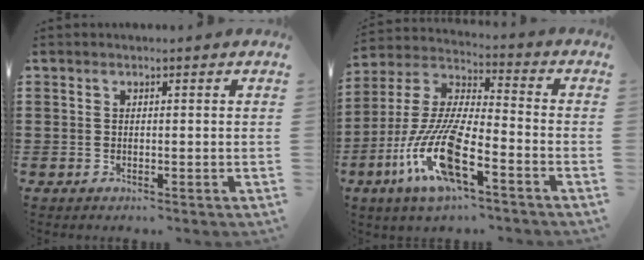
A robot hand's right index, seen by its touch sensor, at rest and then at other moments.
{"total": 13.0, "force": [-7.1, 2.8, 10.5], "torque": [-0.245, -0.011, -0.142]}